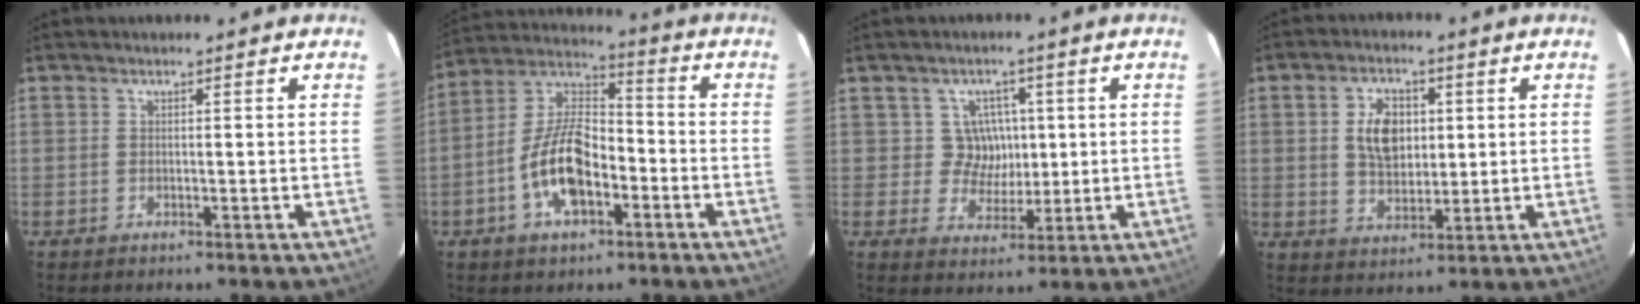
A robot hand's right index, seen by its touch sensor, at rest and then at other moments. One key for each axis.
{"total": 13.5, "fx": -5.0, "fy": 6.8, "fz": 10.6, "tx": -0.215, "ty": 0.016, "tz": -0.089}
{"total": 5.5, "fx": 0.8, "fy": 5.4, "fz": 0.7, "tx": -0.012, "ty": 0.011, "tz": 0.015}
{"total": 7.9, "fx": 1.5, "fy": 5.1, "fz": 5.8, "tx": -0.107, "ty": 0.012, "tz": 0.033}